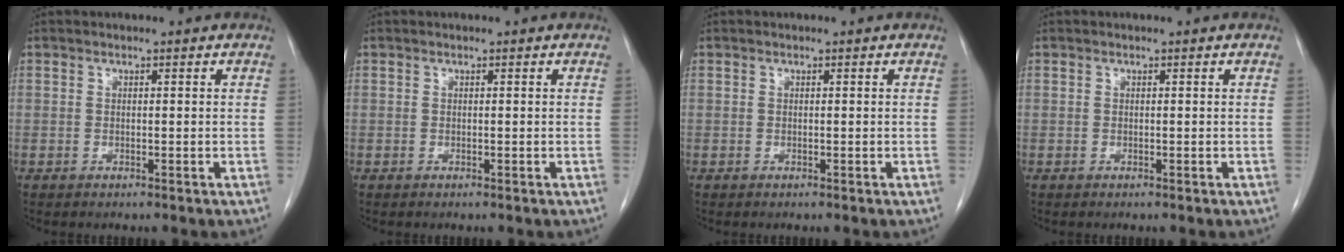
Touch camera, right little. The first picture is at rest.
{"total": 0.0}
{"total": 0.0}
{"total": 0.0}